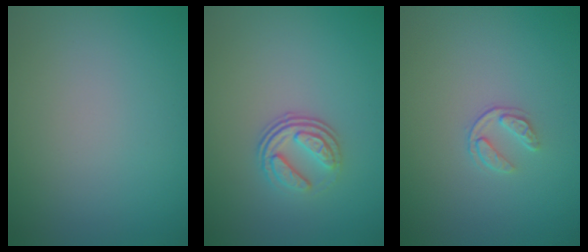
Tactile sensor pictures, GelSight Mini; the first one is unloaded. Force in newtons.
{"total": 3.3, "press": 2.3, "slide": 2.4}
{"total": 1.6, "press": 1.0, "slide": 1.2}